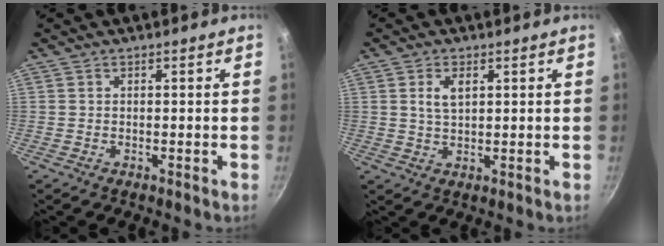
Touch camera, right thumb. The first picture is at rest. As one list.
[{"total": 3.9, "force": [1.3, 2.2, 3.0], "torque": [-0.048, -0.004, 0.026]}]